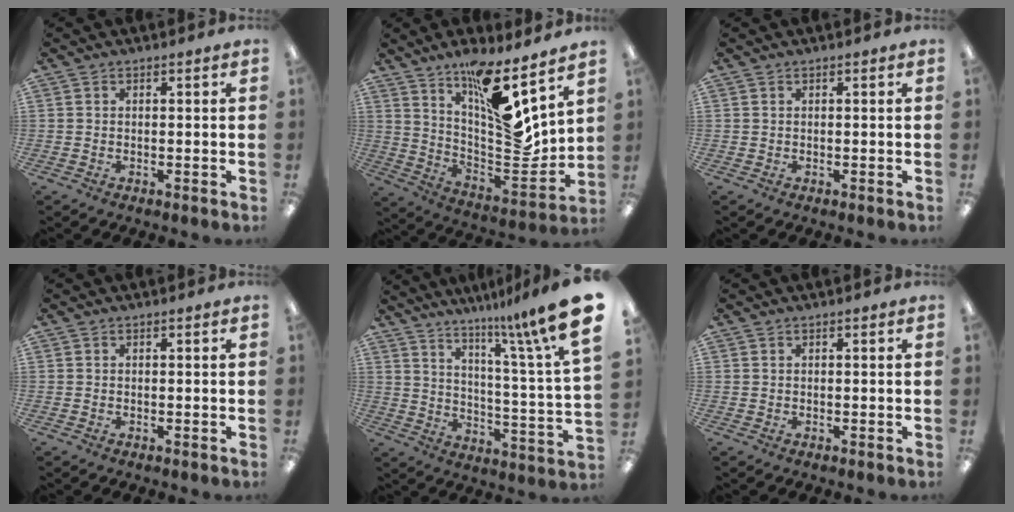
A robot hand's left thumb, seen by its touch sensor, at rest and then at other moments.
{"total": 14.2, "force": [10.0, 2.6, 9.8], "torque": [-0.149, -0.111, 0.166]}
{"total": 0.0}
{"total": 0.0}
{"total": 14.7, "force": [10.6, 0.1, 10.1], "torque": [-0.164, -0.087, 0.163]}
{"total": 0.0}